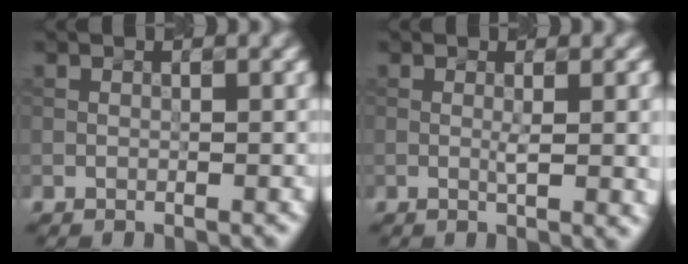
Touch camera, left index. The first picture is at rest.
{"total": 3.0, "force": [-0.1, 0.5, 3.0], "torque": [-0.044, 0.001, 0.002]}